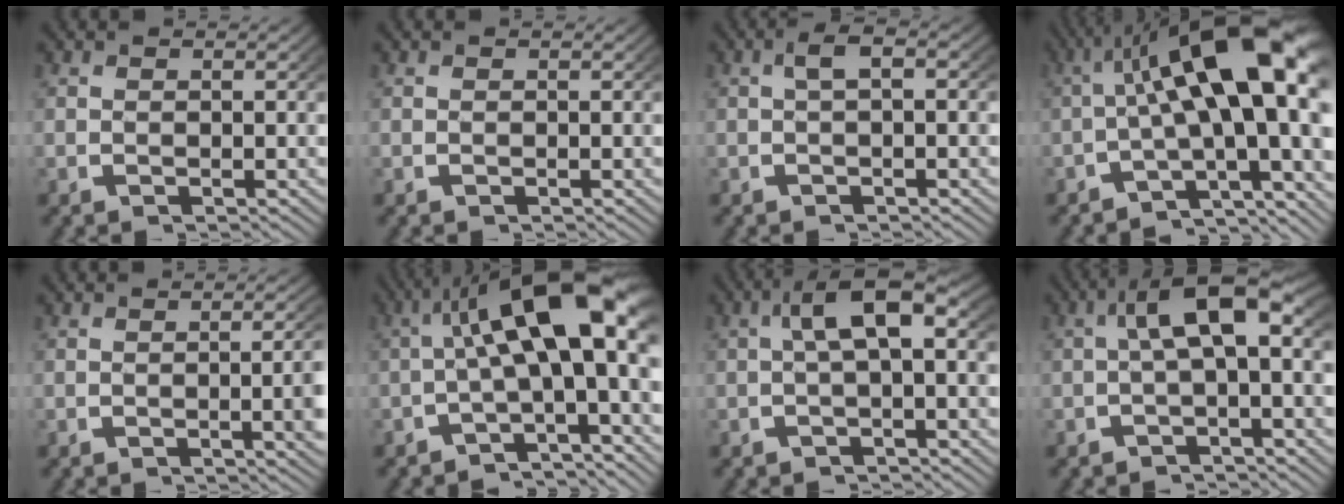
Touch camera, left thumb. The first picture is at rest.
{"total": 0.0}
{"total": 2.1, "force": [0.2, 0.7, 2.0], "torque": [-0.035, 0.006, 0.002]}
{"total": 14.3, "force": [-0.9, 6.8, 12.5], "torque": [-0.190, -0.010, -0.009]}
{"total": 3.5, "force": [-0.5, 0.7, 3.4], "torque": [-0.037, 0.004, -0.010]}
{"total": 12.2, "force": [-0.1, 5.6, 10.9], "torque": [-0.159, 0.001, -0.006]}
{"total": 6.0, "force": [1.0, 2.6, 5.3], "torque": [-0.086, 0.019, 0.007]}
{"total": 6.6, "force": [1.0, 2.8, 5.9], "torque": [-0.095, 0.017, 0.008]}